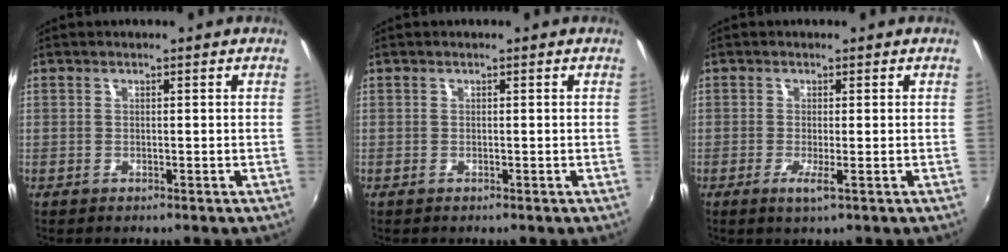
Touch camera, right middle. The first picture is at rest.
{"total": 0.0}
{"total": 2.1, "force": [-0.8, -0.2, 1.9], "torque": [-0.042, -0.008, -0.015]}